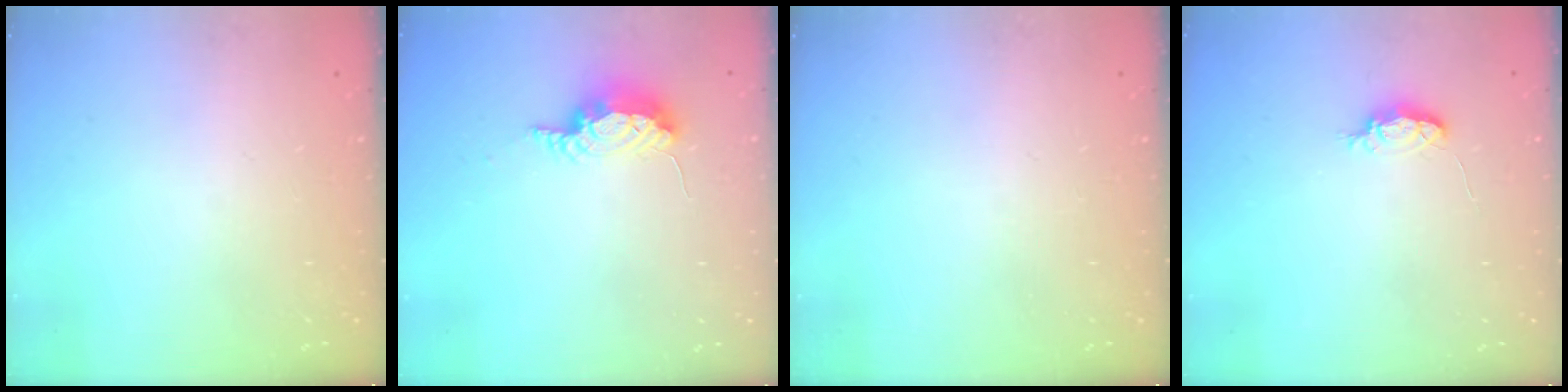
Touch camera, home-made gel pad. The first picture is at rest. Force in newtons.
{"total": 7.9, "press": 7.5, "slide": 2.3}
{"total": 0.0}
{"total": 3.5, "press": 3.5, "slide": 0.5}